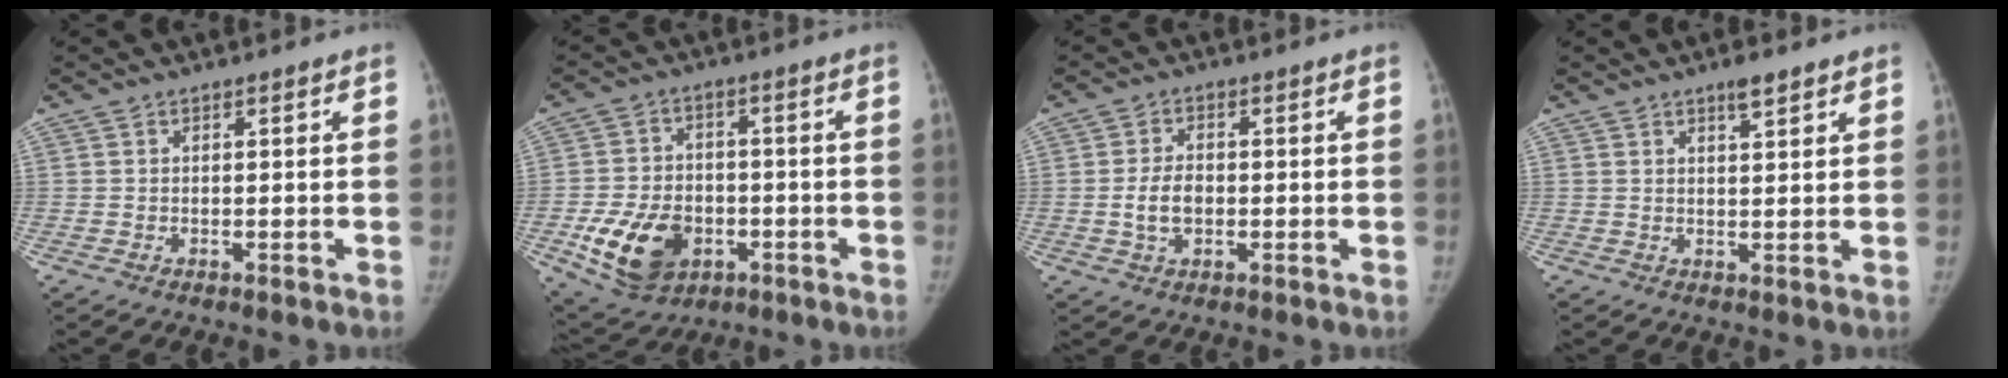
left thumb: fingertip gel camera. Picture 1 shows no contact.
{"total": 13.5, "force": [-4.7, 9.6, 8.3], "torque": [-0.126, 0.012, -0.067]}
{"total": 4.9, "force": [-0.8, 3.3, 3.6], "torque": [-0.062, 0.009, -0.013]}
{"total": 3.3, "force": [2.4, 0.9, 2.2], "torque": [-0.023, -0.014, 0.036]}